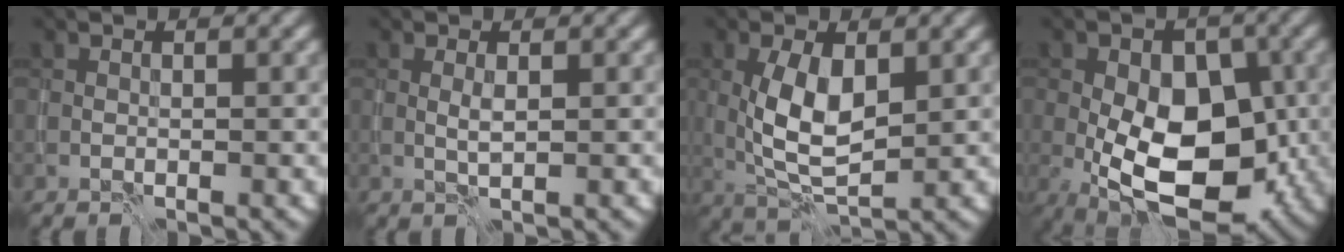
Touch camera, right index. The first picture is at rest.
{"total": 0.9, "force": [0.1, 0.0, 0.9], "torque": [-0.021, 0.000, 0.003]}
{"total": 5.5, "force": [0.6, 2.6, 4.9], "torque": [-0.104, -0.007, 0.017]}
{"total": 12.0, "force": [-2.3, 7.0, 9.5], "torque": [-0.145, -0.009, -0.039]}